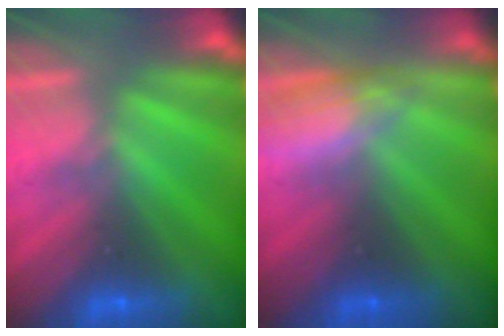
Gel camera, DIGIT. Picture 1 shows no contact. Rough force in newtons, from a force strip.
{"total": 2.9}